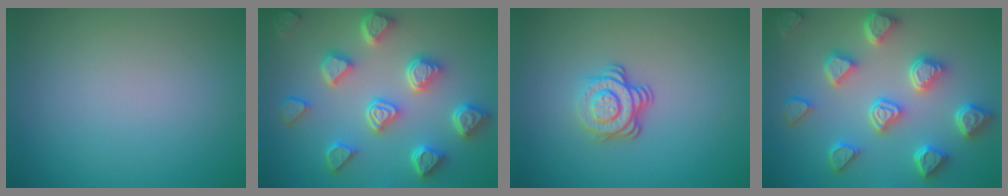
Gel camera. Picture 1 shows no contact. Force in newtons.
{"total": 7.2, "press": 5.8, "slide": 4.2}
{"total": 3.8, "press": 2.6, "slide": 2.8}
{"total": 7.2, "press": 5.9, "slide": 4.2}